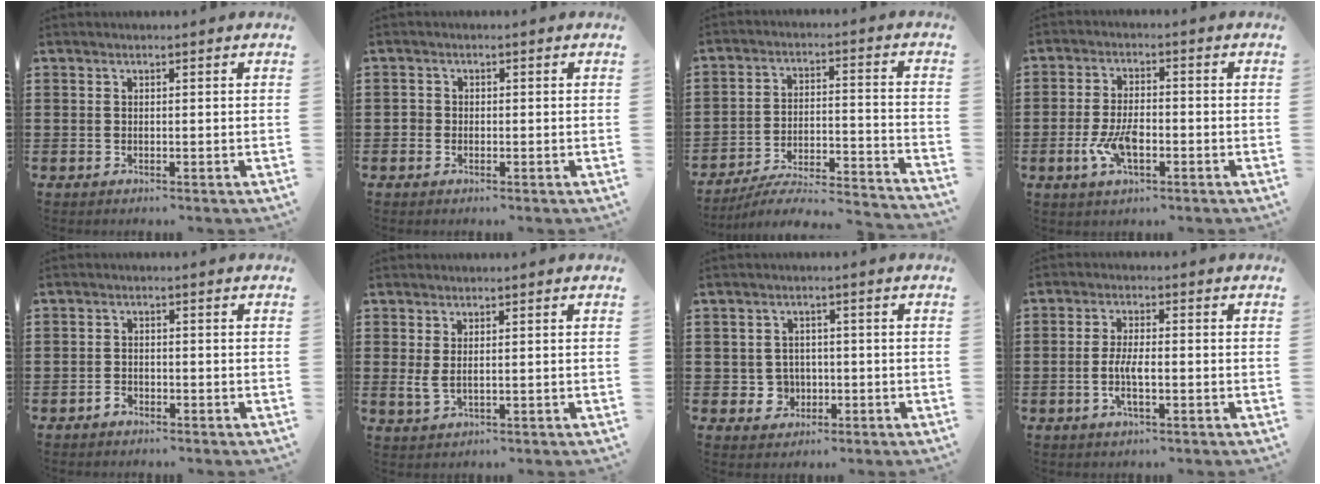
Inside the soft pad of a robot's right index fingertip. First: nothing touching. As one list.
[{"total": 1.1, "force": [-0.4, 1.0, 0.3], "torque": [-0.008, 0.004, -0.010]}, {"total": 5.1, "force": [-4.7, 0.5, 2.0], "torque": [-0.040, -0.013, -0.094]}, {"total": 6.1, "force": [-1.9, 2.8, 5.0], "torque": [-0.111, 0.001, -0.038]}, {"total": 1.4, "force": [-1.2, 0.5, 0.3], "torque": [-0.009, 0.000, -0.025]}, {"total": 2.1, "force": [0.7, 0.8, 1.9], "torque": [-0.054, -0.005, 0.008]}, {"total": 3.6, "force": [-0.7, 3.3, 1.2], "torque": [-0.033, 0.005, -0.014]}, {"total": 4.6, "force": [-1.2, 1.5, 4.2], "torque": [-0.093, -0.002, -0.027]}]